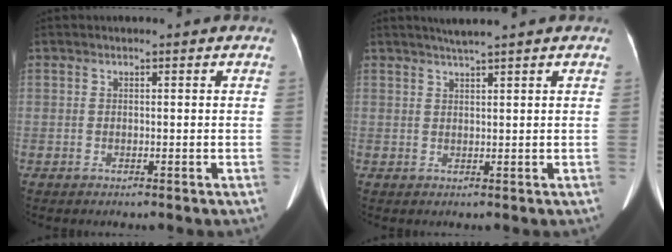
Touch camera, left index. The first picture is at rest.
{"total": 2.8, "force": [2.4, -0.7, 1.4], "torque": [-0.020, 0.009, 0.043]}